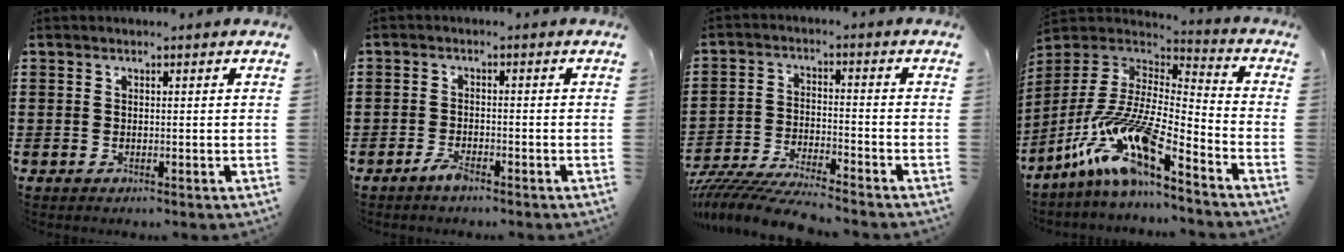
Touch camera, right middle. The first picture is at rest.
{"total": 2.1, "force": [-1.8, 0.6, 0.9], "torque": [-0.025, 0.001, -0.038]}
{"total": 6.9, "force": [-6.7, -0.2, 1.6], "torque": [-0.039, -0.007, -0.134]}
{"total": 13.1, "force": [-9.1, 2.3, 9.2], "torque": [-0.214, -0.015, -0.189]}